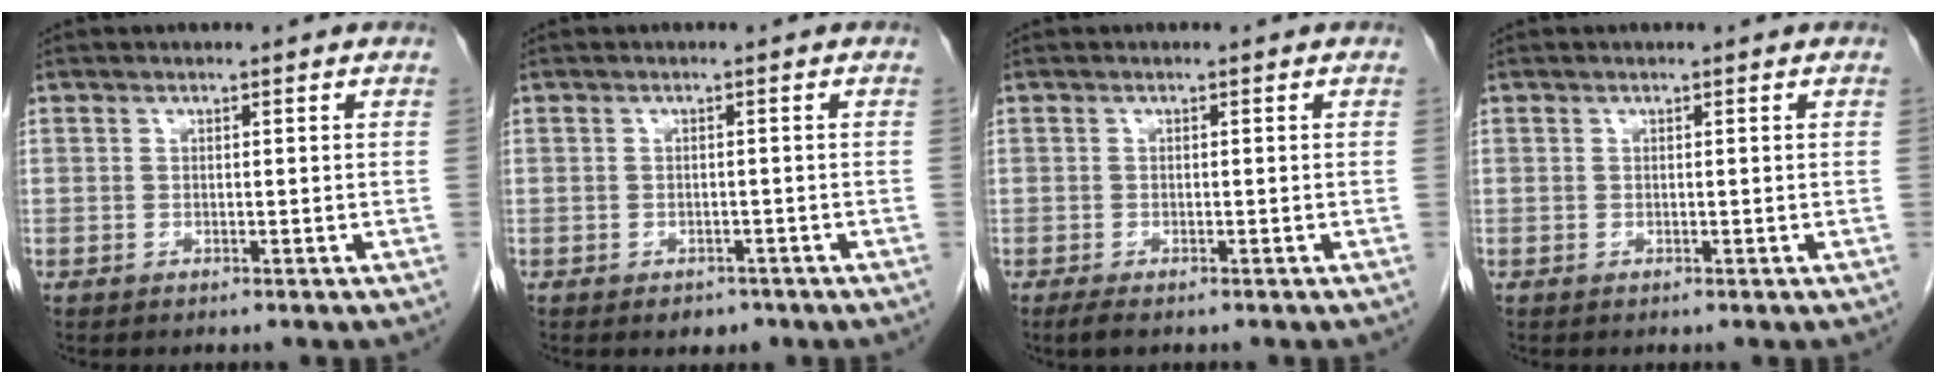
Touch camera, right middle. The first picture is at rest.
{"total": 2.0, "force": [-1.3, 1.2, 0.7], "torque": [-0.008, 0.003, -0.011]}
{"total": 2.0, "force": [-1.5, 0.5, 1.3], "torque": [-0.026, -0.006, -0.023]}
{"total": 0.0}